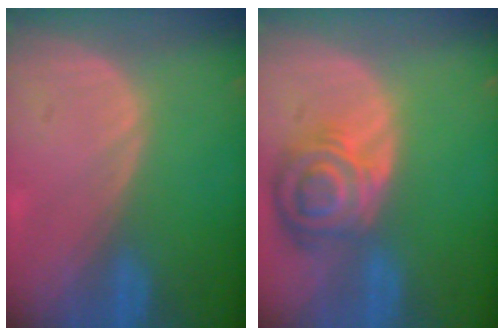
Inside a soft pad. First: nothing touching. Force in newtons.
{"total": 8.4, "press": 7.4, "slide": 4.0}